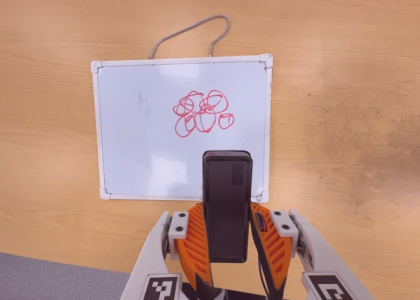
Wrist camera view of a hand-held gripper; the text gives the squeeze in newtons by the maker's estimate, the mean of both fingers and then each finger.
{"total": 4.1, "left": 2.7, "right": 5.6}